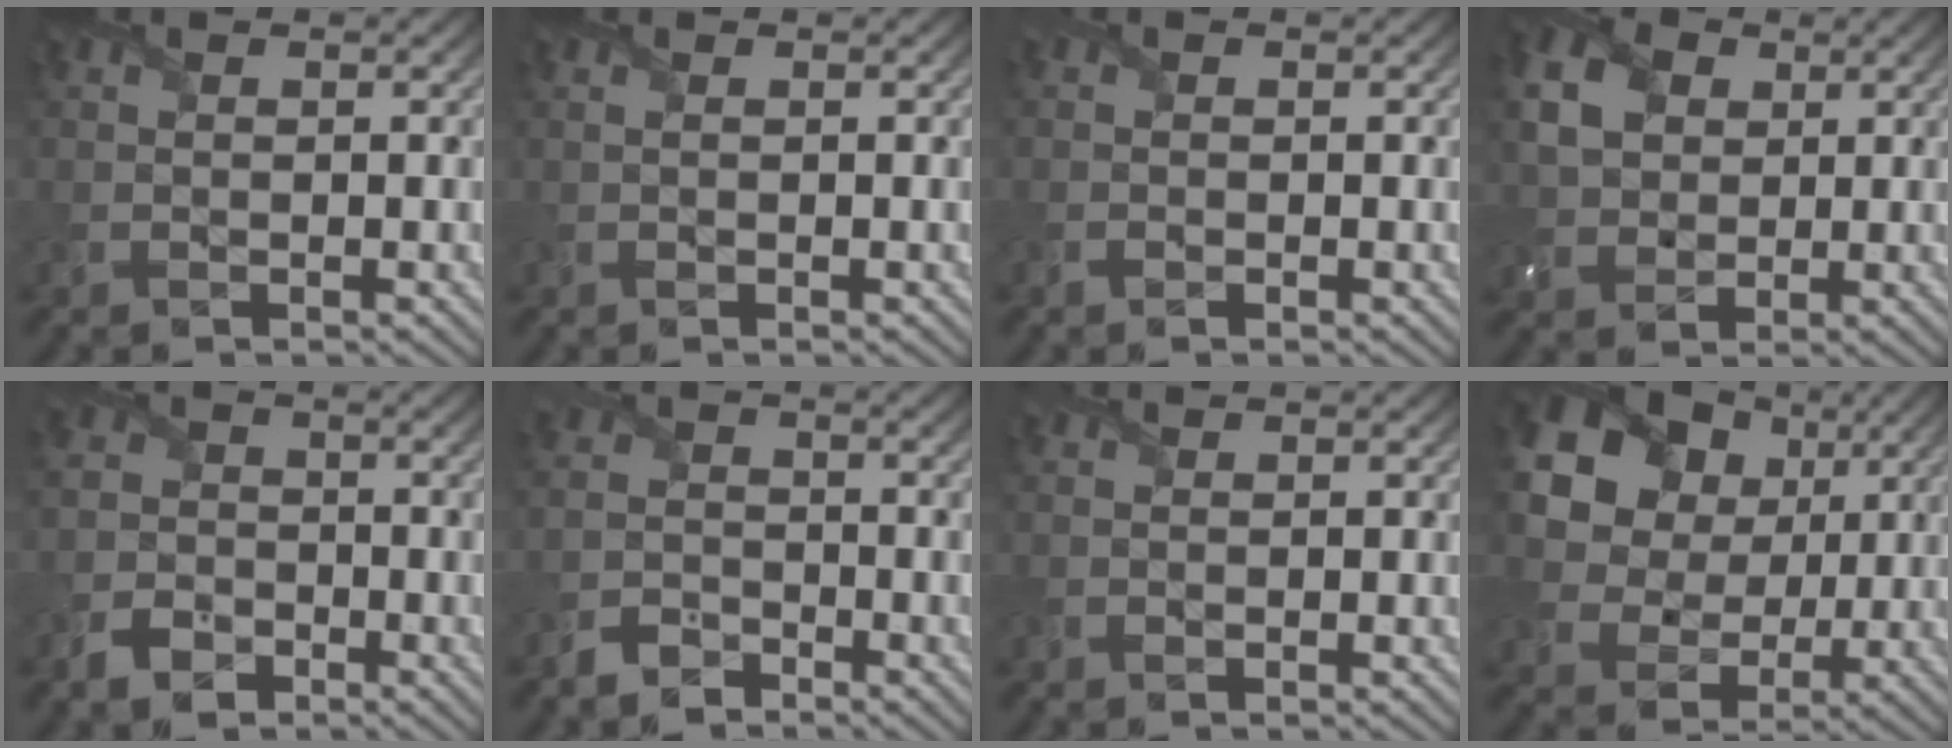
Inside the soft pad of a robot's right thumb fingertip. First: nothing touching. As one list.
[{"total": 0.6, "force": [0.1, 0.2, 0.5], "torque": [-0.011, 0.002, 0.005]}, {"total": 0.6, "force": [-0.4, 0.4, 0.3], "torque": [-0.006, -0.001, -0.010]}, {"total": 7.2, "force": [2.3, 5.4, 4.0], "torque": [-0.124, 0.012, 0.040]}, {"total": 3.8, "force": [-2.4, 2.7, 1.3], "torque": [-0.036, -0.003, -0.061]}, {"total": 2.9, "force": [-2.5, 1.4, 0.7], "torque": [-0.020, 0.003, -0.062]}, {"total": 0.6, "force": [0.5, 0.2, 0.1], "torque": [-0.006, 0.001, 0.010]}, {"total": 17.1, "force": [7.6, 13.0, 8.1], "torque": [-0.235, 0.066, 0.154]}]